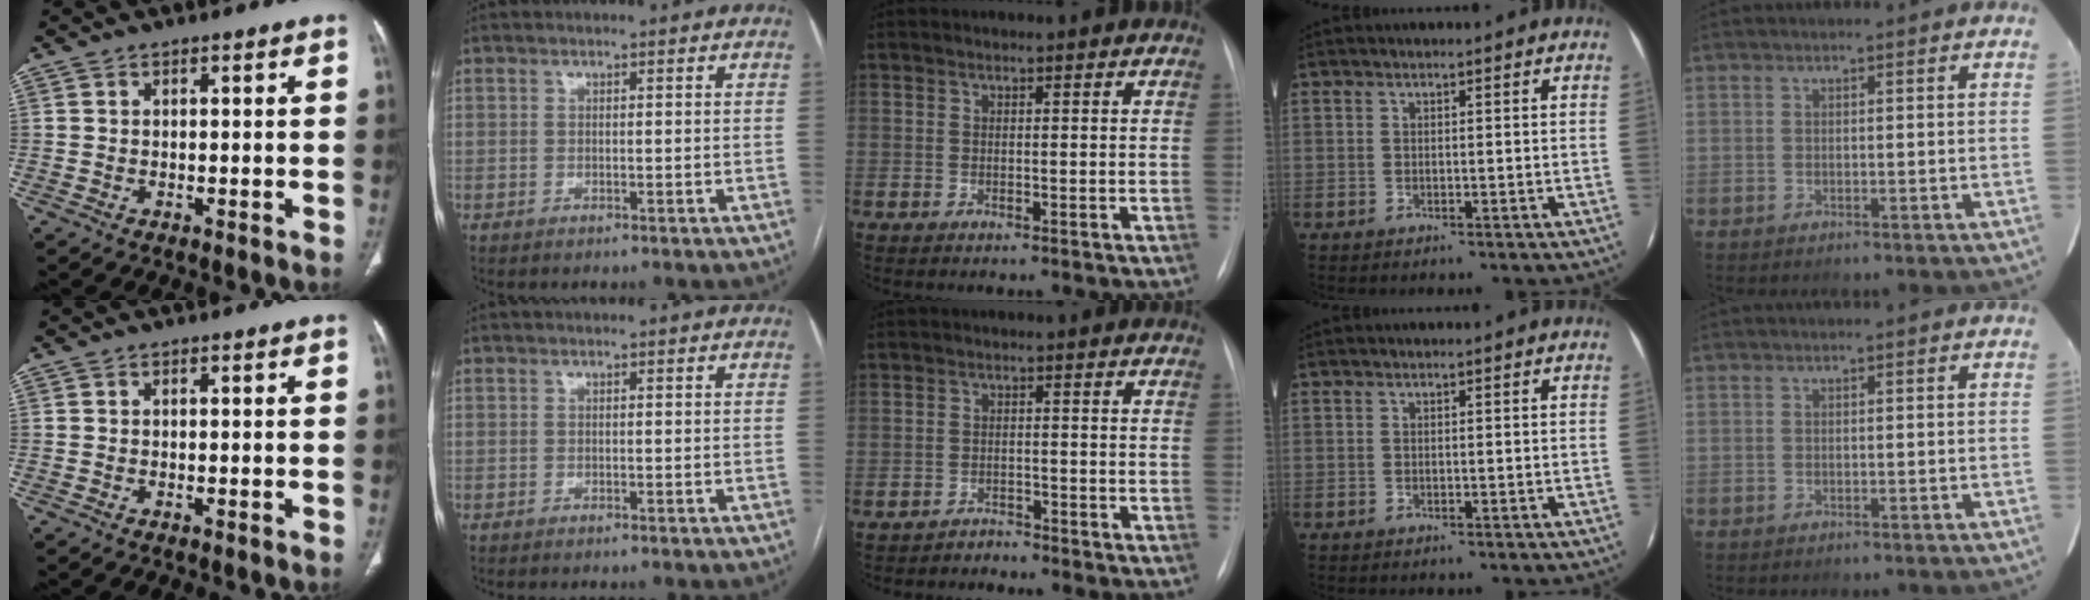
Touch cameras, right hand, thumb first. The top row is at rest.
{"middle": {"total": 1.8, "force": [-1.6, 0.0, -0.8], "torque": [0.018, -0.010, -0.027]}}